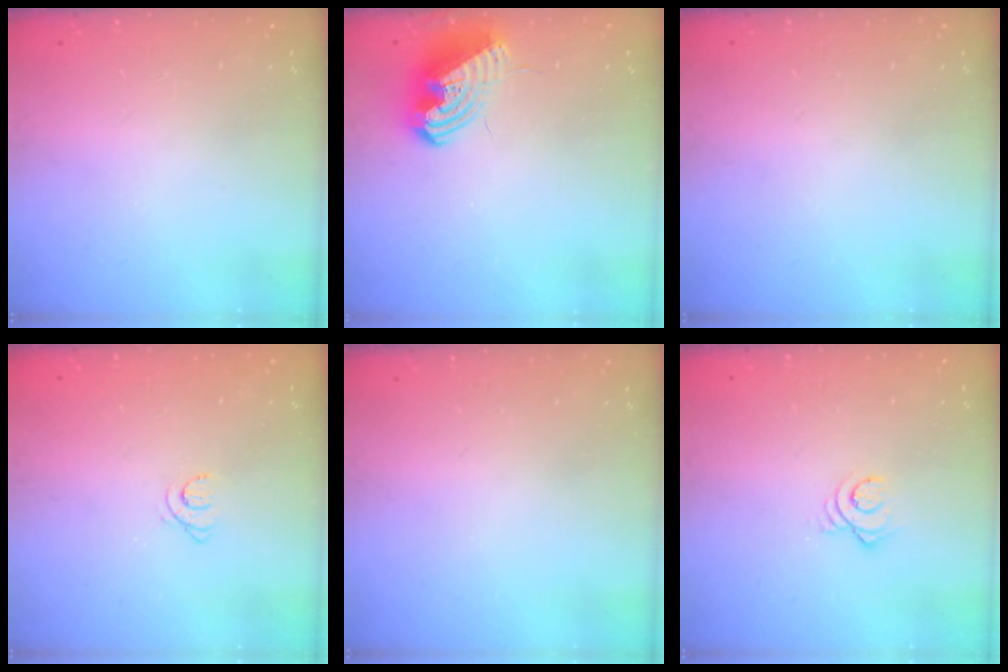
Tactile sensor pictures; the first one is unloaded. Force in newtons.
{"total": 11.0, "press": 10.9, "slide": 1.5}
{"total": 0.0}
{"total": 3.6, "press": 3.6, "slide": 0.4}
{"total": 0.0}
{"total": 2.9, "press": 2.9, "slide": 0.1}